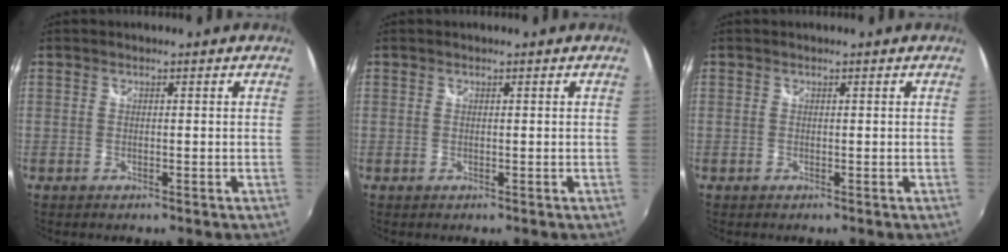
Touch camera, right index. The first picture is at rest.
{"total": 0.0}
{"total": 0.0}